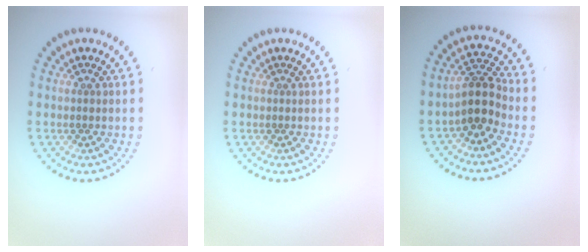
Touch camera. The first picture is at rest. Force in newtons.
{"total": 0.0}
{"total": 3.6, "press": 2.8, "slide": 2.1}